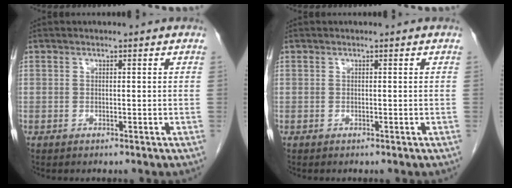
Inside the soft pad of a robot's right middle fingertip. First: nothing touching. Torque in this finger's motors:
{"motor_torque": [0.05, -0.27, 0.01, 0.00]}